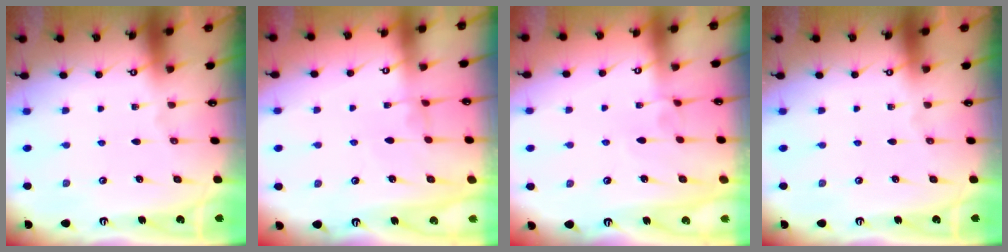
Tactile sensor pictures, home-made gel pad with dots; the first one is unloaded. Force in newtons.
{"total": 2.4, "press": 2.4, "slide": 0.3}
{"total": 3.9, "press": 3.9, "slide": 0.2}
{"total": 0.0}